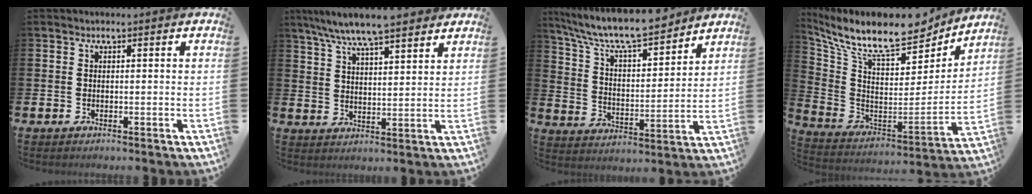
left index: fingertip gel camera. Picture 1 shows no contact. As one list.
[{"total": 7.5, "force": [7.0, 0.6, 2.6], "torque": [-0.077, -0.025, 0.129]}, {"total": 9.8, "force": [9.0, 1.6, 3.4], "torque": [-0.099, -0.062, 0.157]}, {"total": 11.7, "force": [10.0, 2.9, 5.5], "torque": [-0.145, -0.068, 0.171]}]